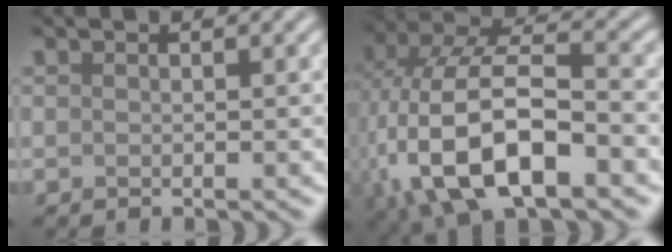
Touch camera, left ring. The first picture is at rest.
{"total": 14.0, "force": [-4.0, 6.8, 11.6], "torque": [-0.234, -0.003, -0.070]}